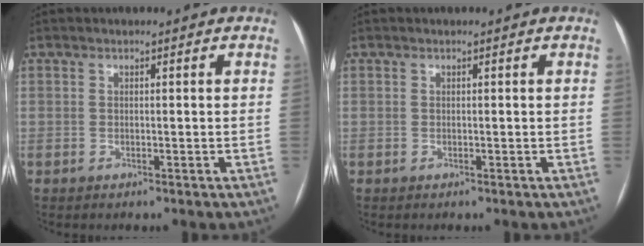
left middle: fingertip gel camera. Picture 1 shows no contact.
{"total": 0.0}